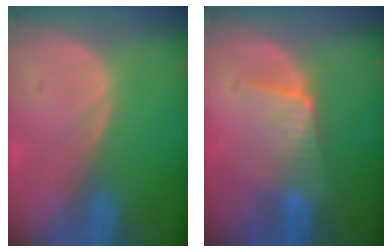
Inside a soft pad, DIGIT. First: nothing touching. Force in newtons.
{"total": 5.8, "press": 5.4, "slide": 2.1}